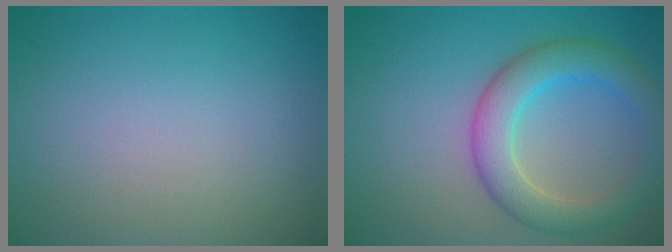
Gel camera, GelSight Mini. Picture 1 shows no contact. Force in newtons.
{"total": 5.2, "press": 5.2, "slide": 0.1}